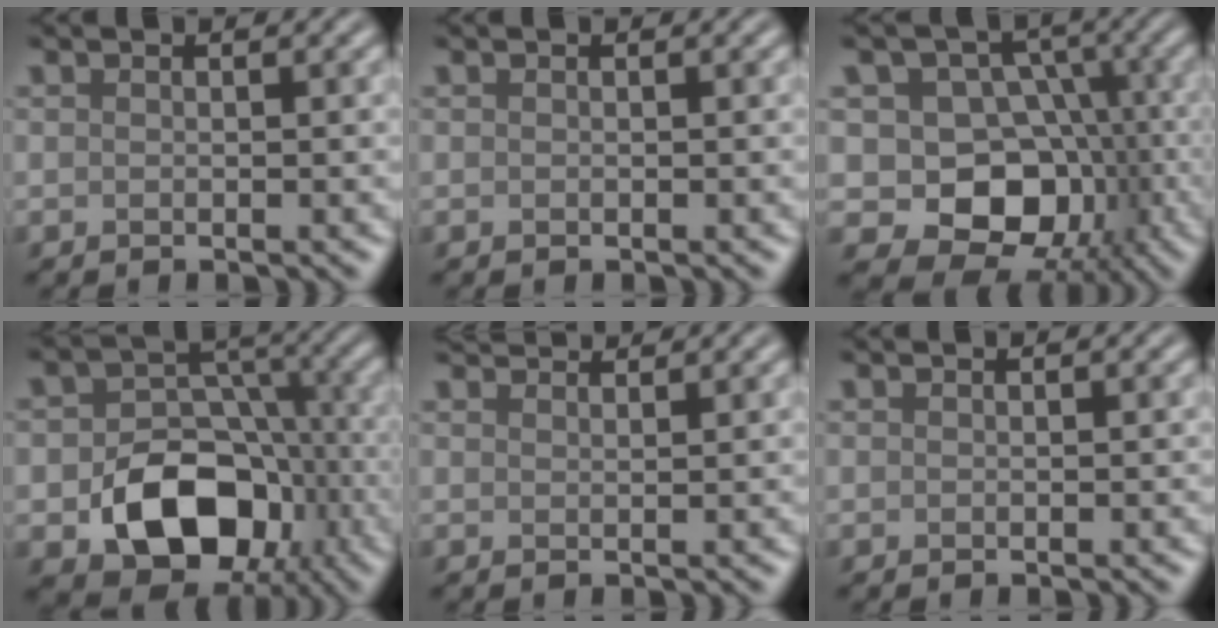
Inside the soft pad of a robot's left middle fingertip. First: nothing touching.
{"total": 0.0}
{"total": 10.4, "force": [-1.2, 8.8, 5.4], "torque": [-0.061, -0.001, -0.045]}
{"total": 10.6, "force": [-3.8, 7.5, 6.5], "torque": [-0.106, -0.008, -0.059]}
{"total": 2.6, "force": [2.5, 0.2, 0.6], "torque": [-0.019, 0.009, 0.035]}
{"total": 0.0}